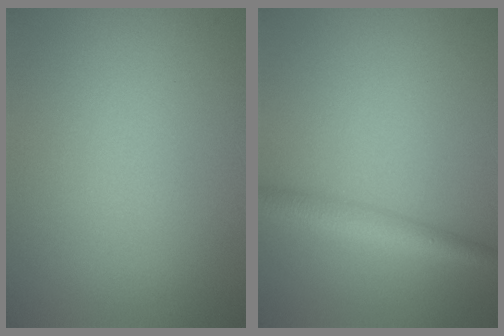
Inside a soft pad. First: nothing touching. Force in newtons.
{"total": 3.0, "press": 3.0, "slide": 0.1}